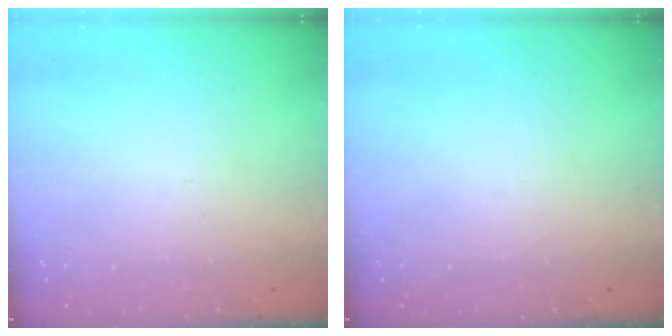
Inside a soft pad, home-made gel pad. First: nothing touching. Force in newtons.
{"total": 0.0}